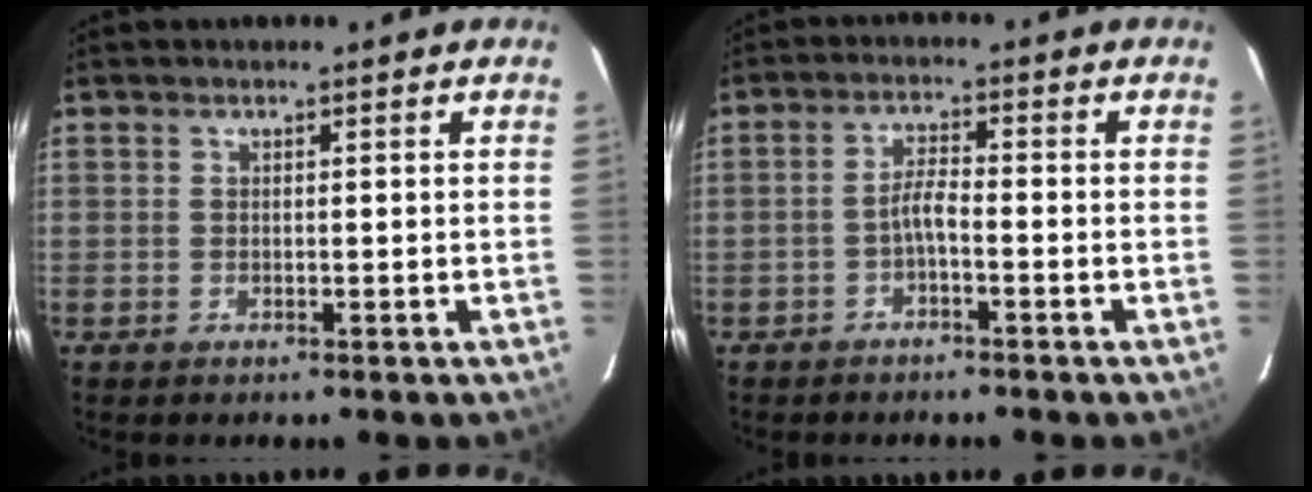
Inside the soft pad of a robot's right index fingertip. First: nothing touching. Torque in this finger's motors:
{"motor_torque": [0.46, -0.35, 0.34, 0.07]}